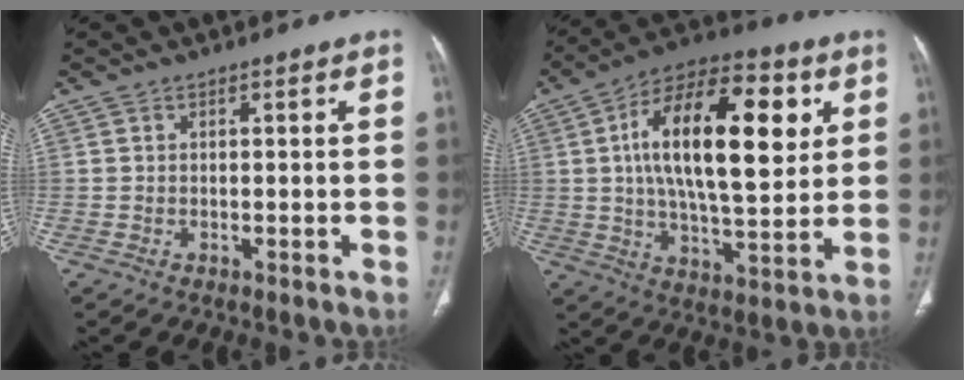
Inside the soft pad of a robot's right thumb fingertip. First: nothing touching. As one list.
[{"total": 23.6, "force": [5.5, 10.4, 20.4], "torque": [-0.315, -0.004, 0.080]}]